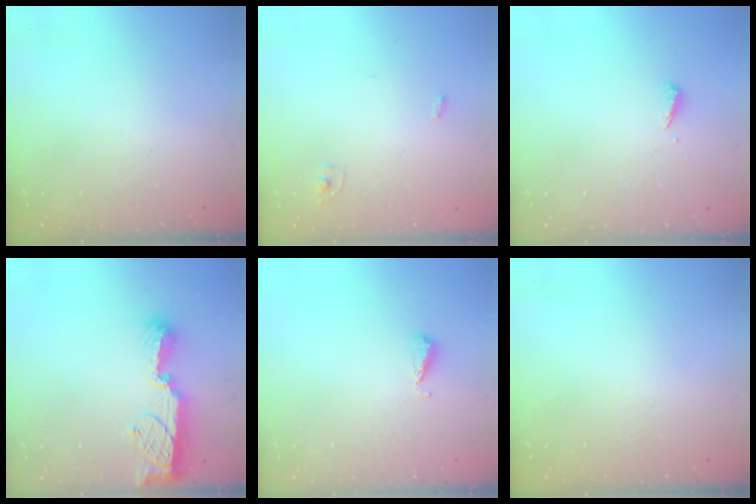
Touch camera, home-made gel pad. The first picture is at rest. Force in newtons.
{"total": 2.4, "press": 2.4, "slide": 0.2}
{"total": 2.5, "press": 2.5, "slide": 0.1}
{"total": 12.8, "press": 11.4, "slide": 5.9}
{"total": 4.9, "press": 4.9, "slide": 0.5}
{"total": 0.0}